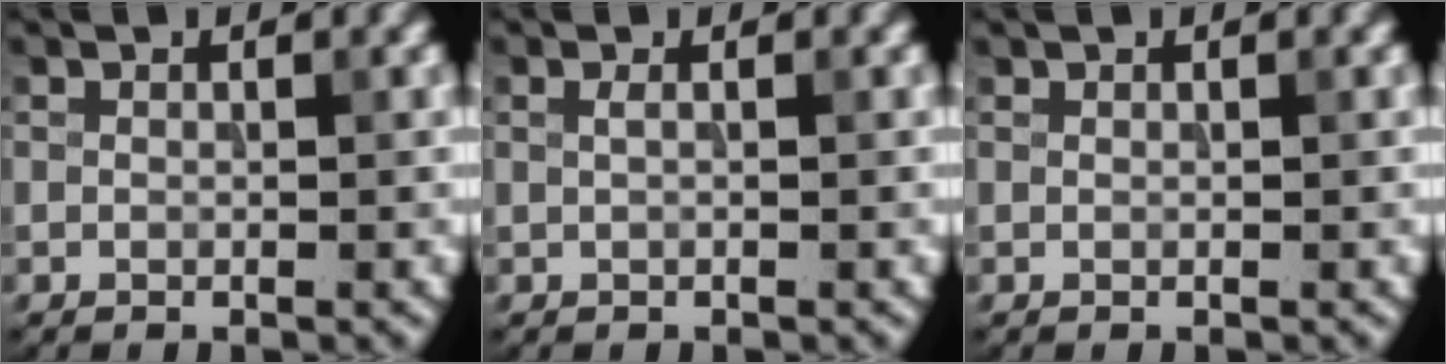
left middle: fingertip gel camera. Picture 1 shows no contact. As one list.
[{"total": 0.6, "force": [0.1, 0.1, 0.6], "torque": [-0.013, 0.002, 0.000]}, {"total": 0.0}]